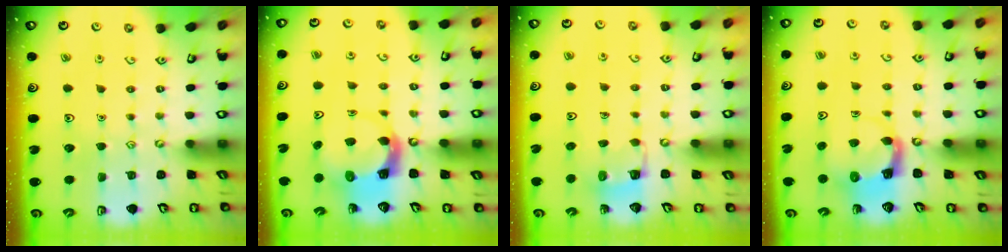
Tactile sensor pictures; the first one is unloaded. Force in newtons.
{"total": 6.2, "press": 6.1, "slide": 1.1}
{"total": 2.9, "press": 2.9, "slide": 0.2}
{"total": 3.9, "press": 3.8, "slide": 0.6}